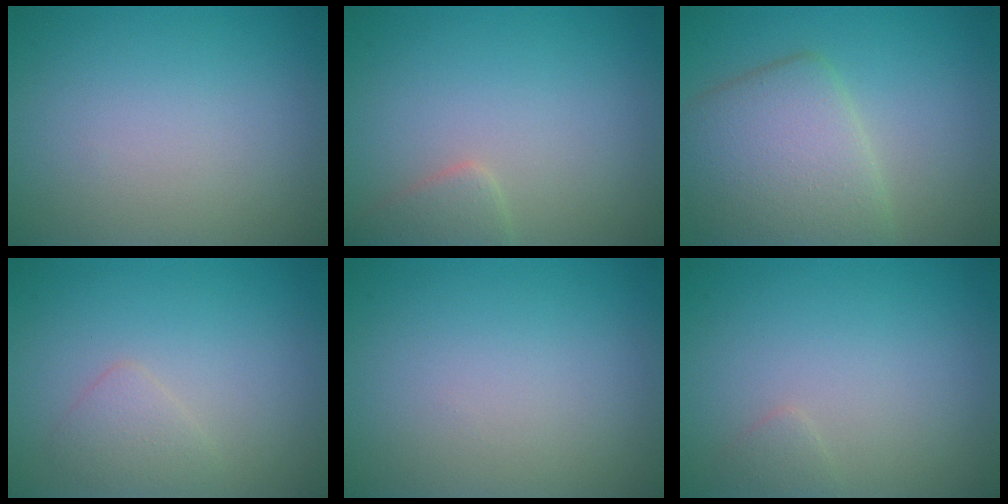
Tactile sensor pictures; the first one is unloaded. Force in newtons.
{"total": 1.8, "press": 1.8, "slide": 0.1}
{"total": 6.2, "press": 6.2, "slide": 0.1}
{"total": 1.5, "press": 1.5, "slide": 0.1}
{"total": 0.0}
{"total": 0.8, "press": 0.7, "slide": 0.1}